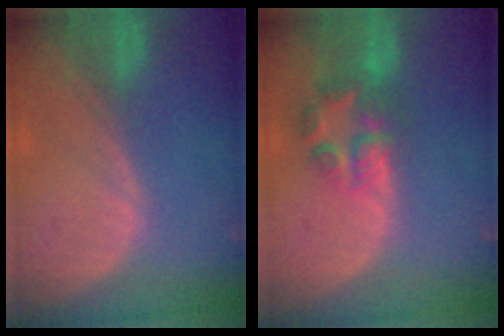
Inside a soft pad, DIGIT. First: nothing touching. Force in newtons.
{"total": 6.1, "press": 6.0, "slide": 1.2}